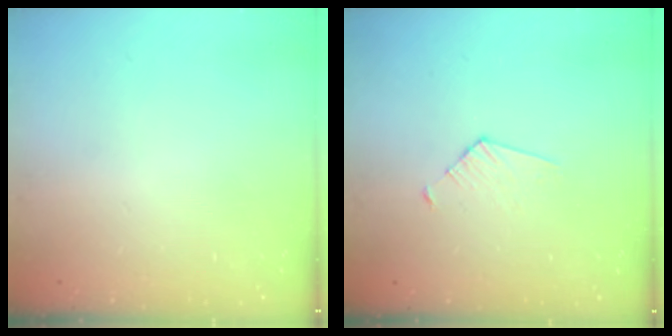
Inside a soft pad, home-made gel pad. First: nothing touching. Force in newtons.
{"total": 3.8, "press": 3.8, "slide": 0.3}